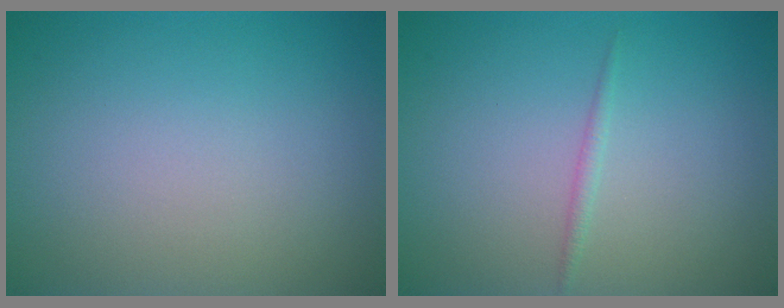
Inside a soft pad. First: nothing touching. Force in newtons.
{"total": 0.7, "press": 0.7, "slide": 0.0}